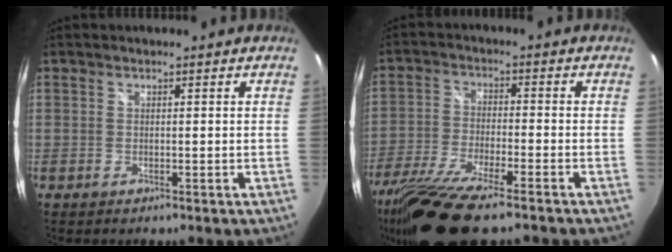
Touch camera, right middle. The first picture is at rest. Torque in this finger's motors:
{"motor_torque": [1.10, -1.04, 0.64, 0.21]}